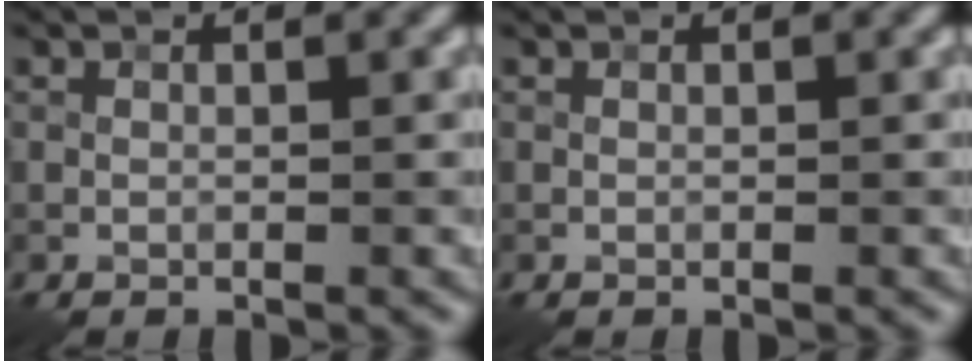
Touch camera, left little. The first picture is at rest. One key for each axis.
{"total": 0.0}